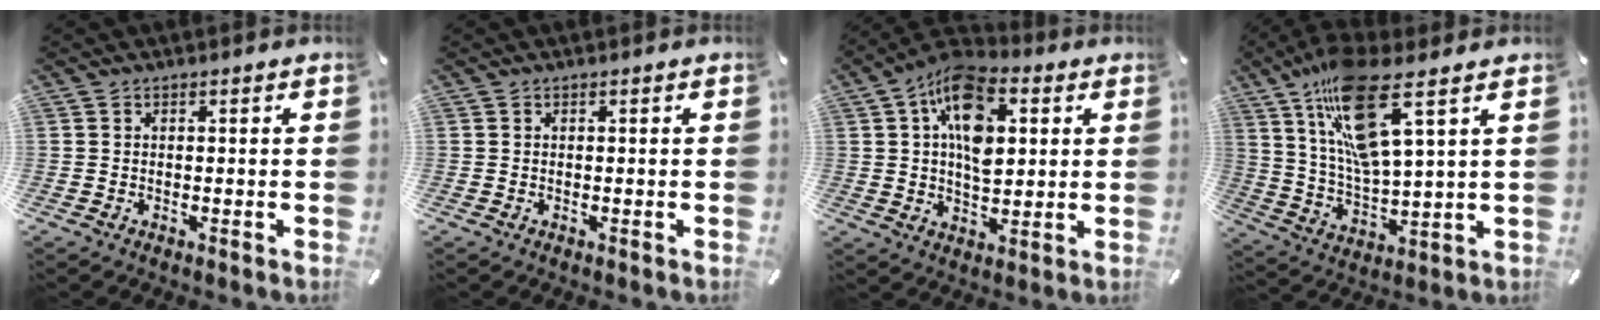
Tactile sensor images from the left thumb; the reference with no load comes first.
{"total": 0.0}
{"total": 14.3, "force": [4.3, 8.8, 10.5], "torque": [-0.177, -0.008, 0.074]}
{"total": 16.5, "force": [10.0, 3.8, 12.5], "torque": [-0.251, -0.041, 0.165]}